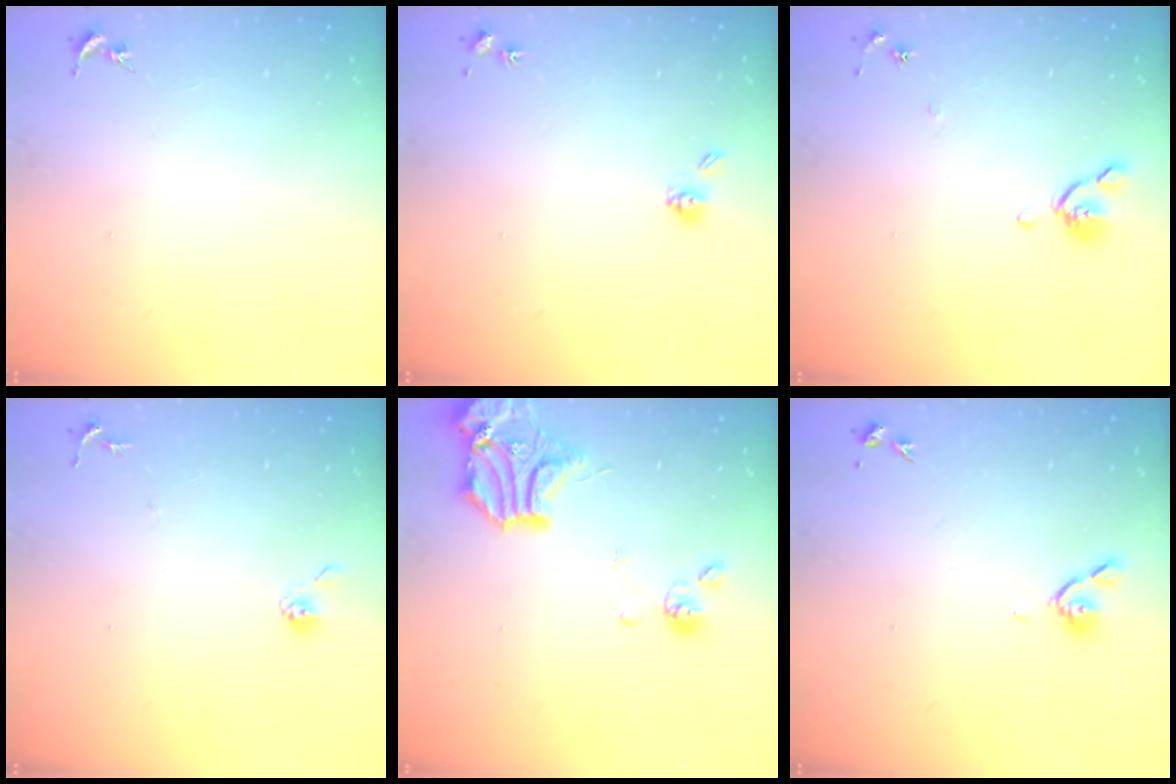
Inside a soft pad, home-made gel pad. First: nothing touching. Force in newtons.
{"total": 5.0, "press": 4.6, "slide": 1.7}
{"total": 5.4, "press": 5.3, "slide": 1.1}
{"total": 5.9, "press": 5.9, "slide": 0.5}
{"total": 16.0, "press": 15.8, "slide": 2.5}
{"total": 5.3, "press": 5.2, "slide": 1.1}